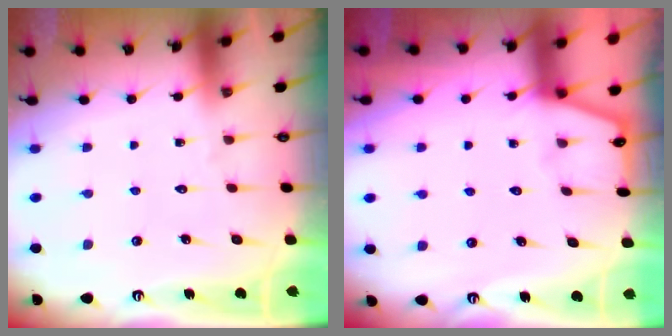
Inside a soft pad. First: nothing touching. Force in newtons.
{"total": 2.1, "press": 2.1, "slide": 0.3}